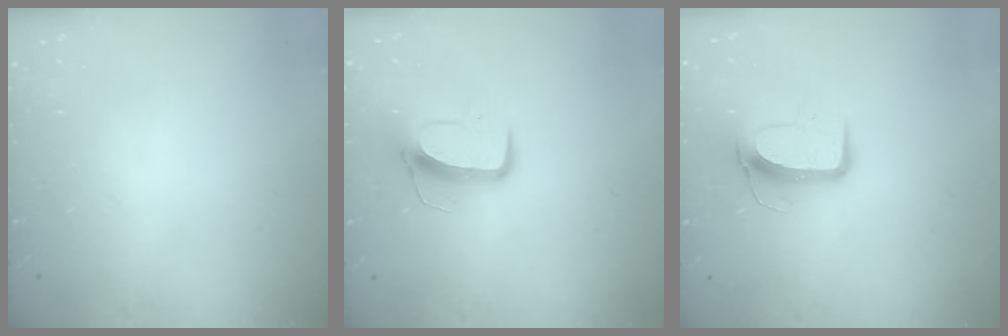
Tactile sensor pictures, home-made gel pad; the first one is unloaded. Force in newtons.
{"total": 9.8, "press": 9.7, "slide": 1.0}
{"total": 9.6, "press": 9.6, "slide": 0.7}